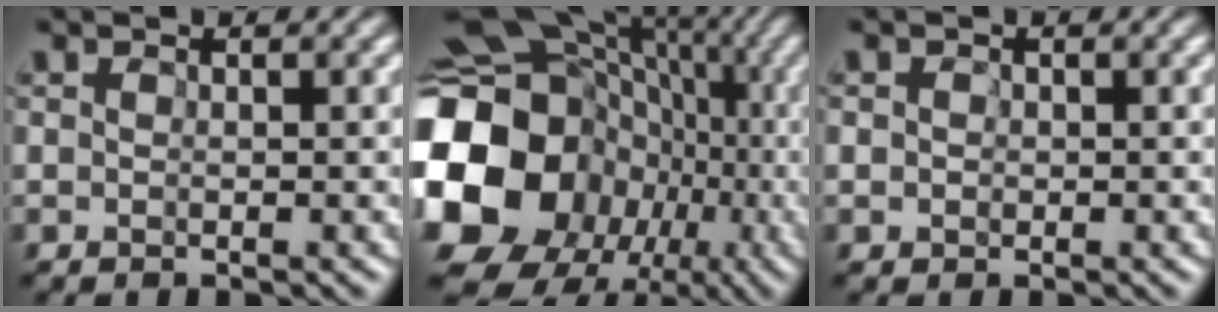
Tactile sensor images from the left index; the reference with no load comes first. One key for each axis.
{"total": 19.4, "fx": -3.4, "fy": 16.4, "fz": 9.7, "tx": -0.229, "ty": -0.011, "tz": -0.070}
{"total": 1.7, "fx": 0.3, "fy": 1.5, "fz": 0.7, "tx": -0.001, "ty": 0.017, "tz": -0.007}